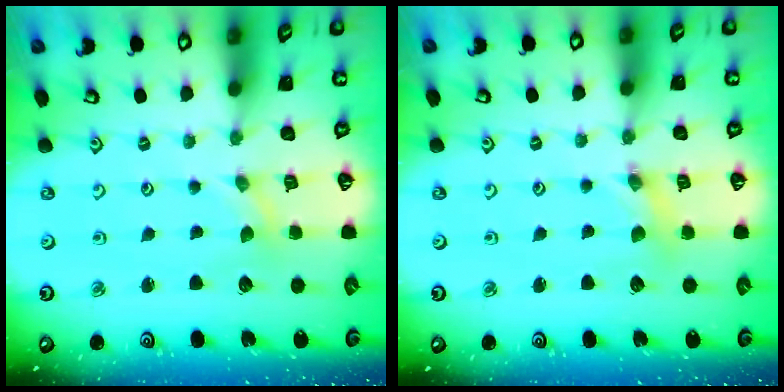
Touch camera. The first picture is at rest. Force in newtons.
{"total": 1.7, "press": 1.7, "slide": 0.2}